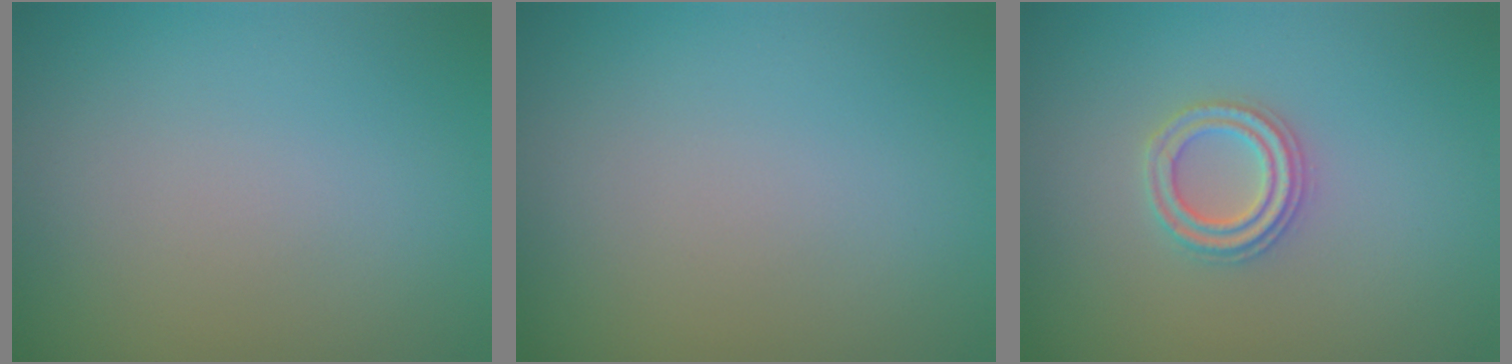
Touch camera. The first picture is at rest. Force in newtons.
{"total": 0.0}
{"total": 2.4, "press": 2.3, "slide": 0.5}